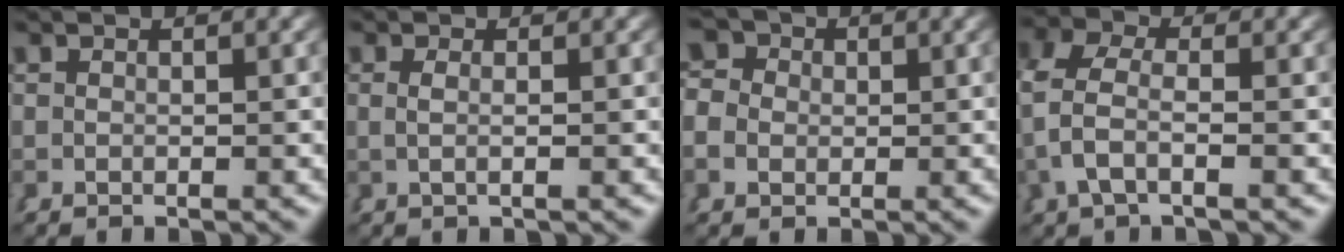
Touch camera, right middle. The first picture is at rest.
{"total": 1.1, "force": [0.0, -0.6, 0.8], "torque": [-0.026, -0.005, 0.002]}
{"total": 6.6, "force": [1.5, 5.8, 2.8], "torque": [-0.060, 0.014, 0.006]}
{"total": 3.7, "force": [0.1, 2.3, 2.9], "torque": [-0.089, -0.014, 0.007]}